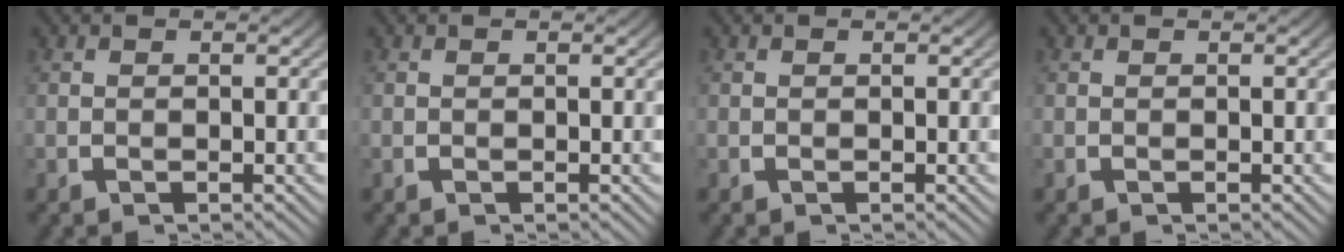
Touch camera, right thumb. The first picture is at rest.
{"total": 0.0}
{"total": 0.0}
{"total": 0.0}